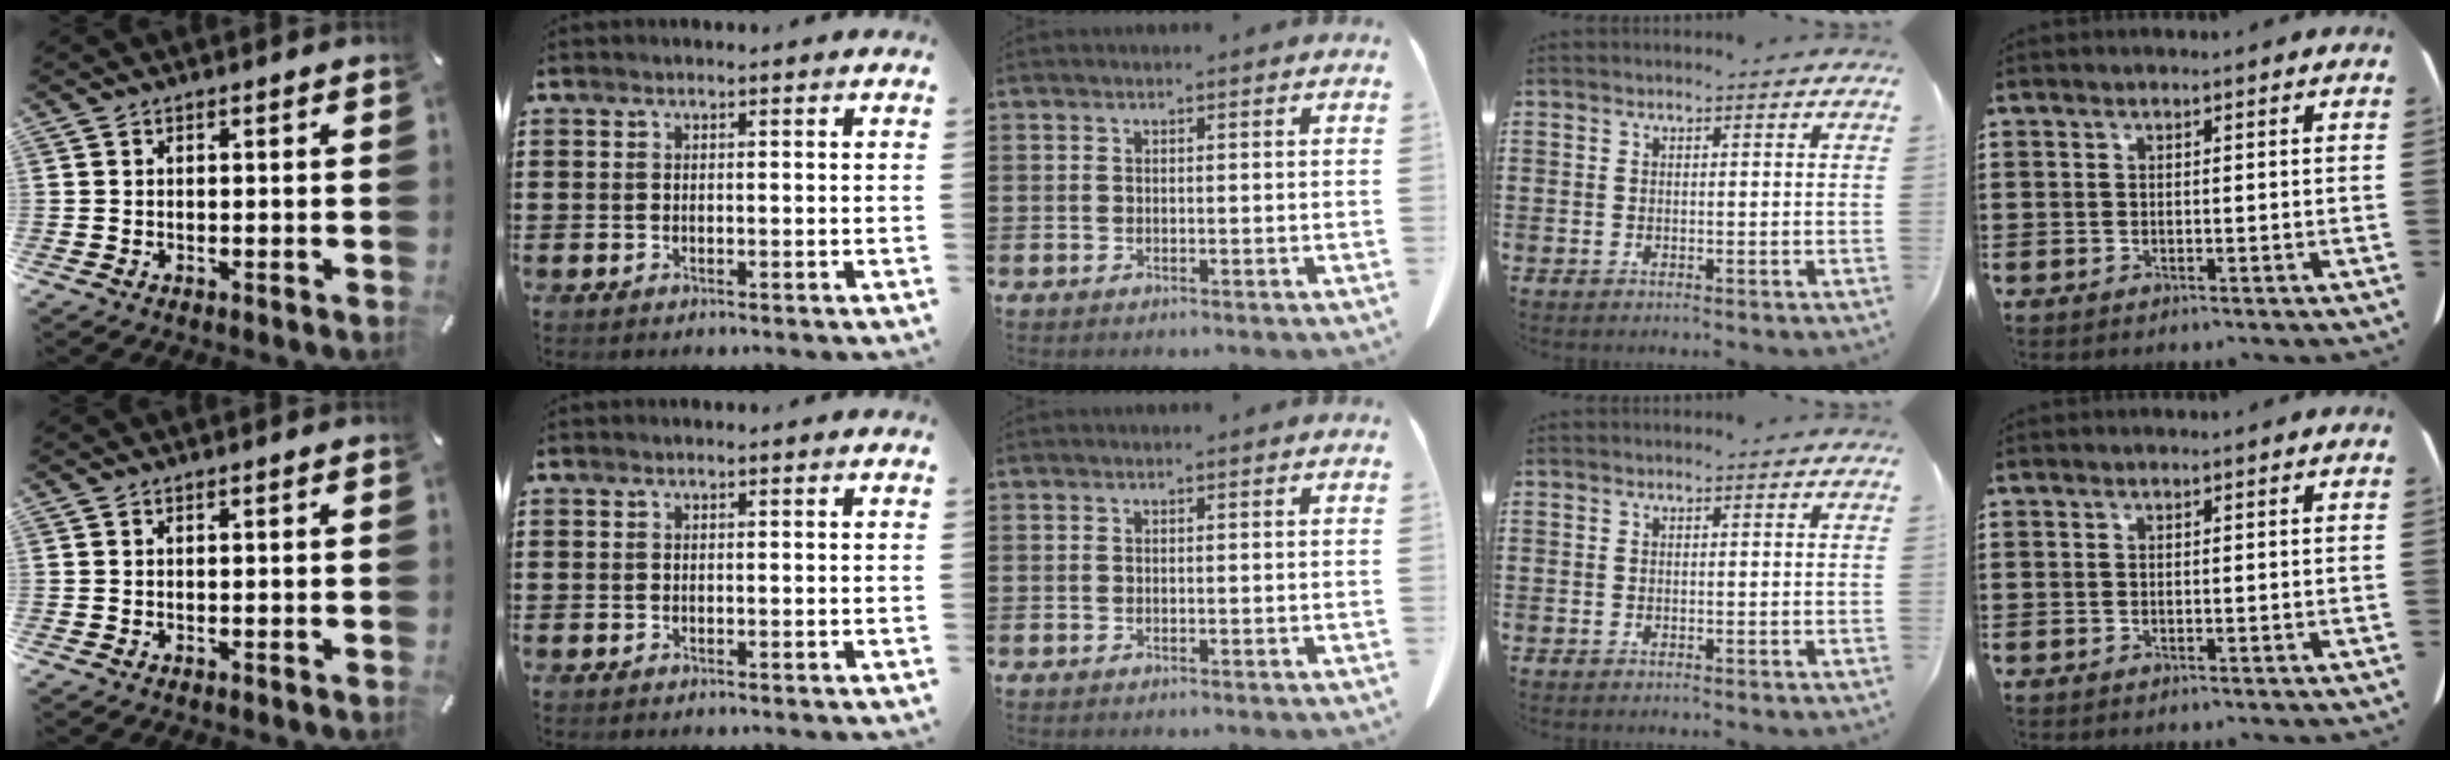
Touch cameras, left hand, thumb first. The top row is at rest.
{}